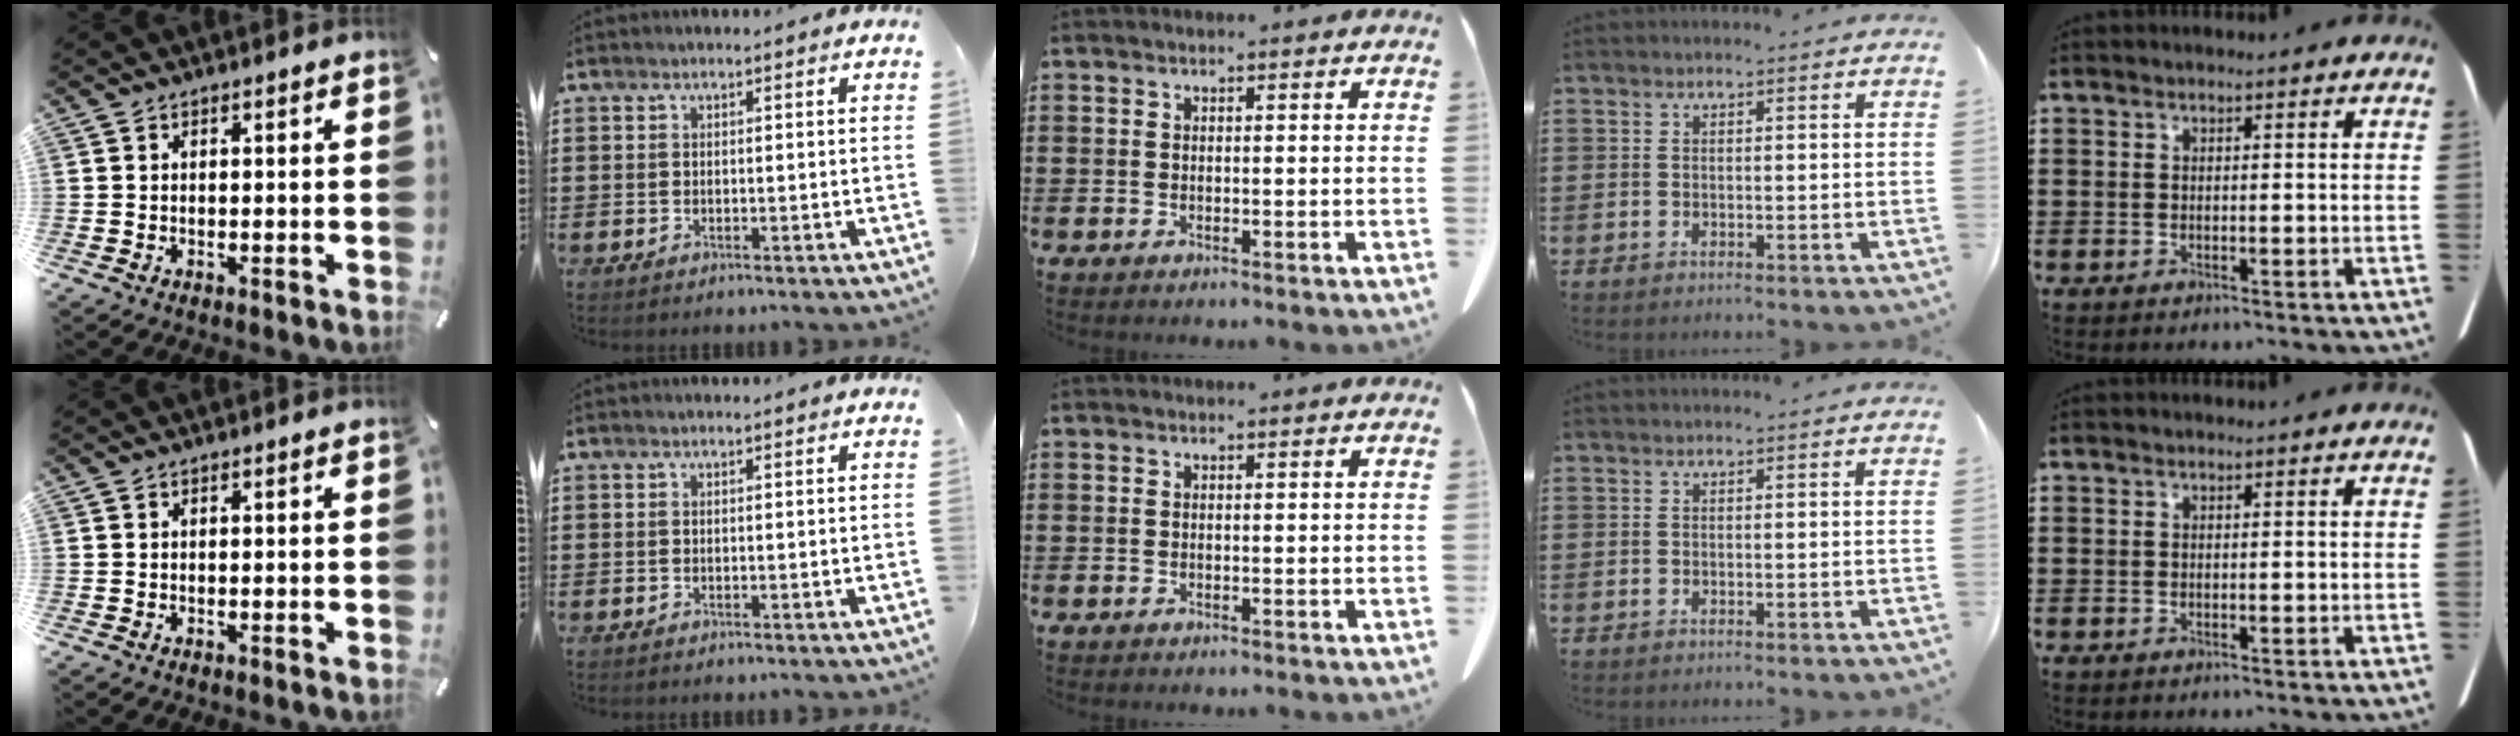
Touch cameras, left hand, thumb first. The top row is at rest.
{}